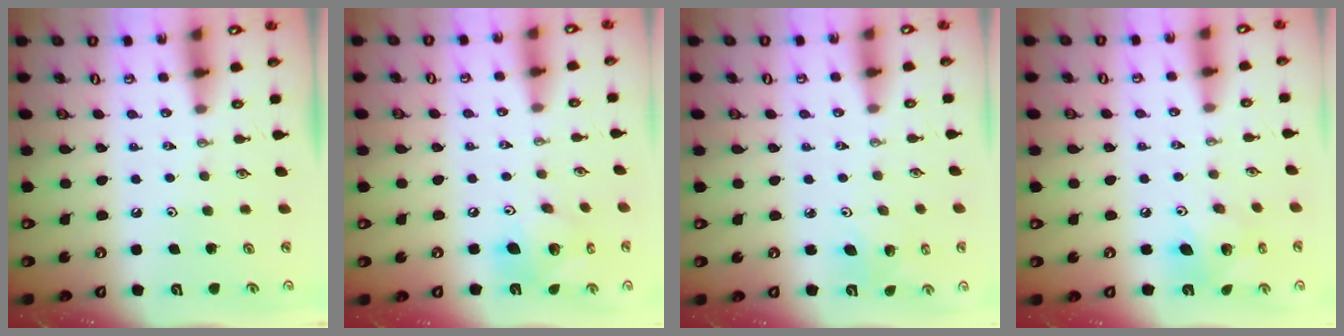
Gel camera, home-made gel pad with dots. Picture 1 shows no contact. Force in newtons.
{"total": 15.1, "press": 14.8, "slide": 2.7}
{"total": 3.5, "press": 3.2, "slide": 1.4}
{"total": 10.5, "press": 10.5, "slide": 1.0}